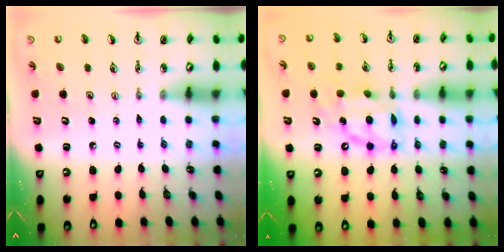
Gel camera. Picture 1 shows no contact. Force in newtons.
{"total": 11.9, "press": 11.8, "slide": 1.0}